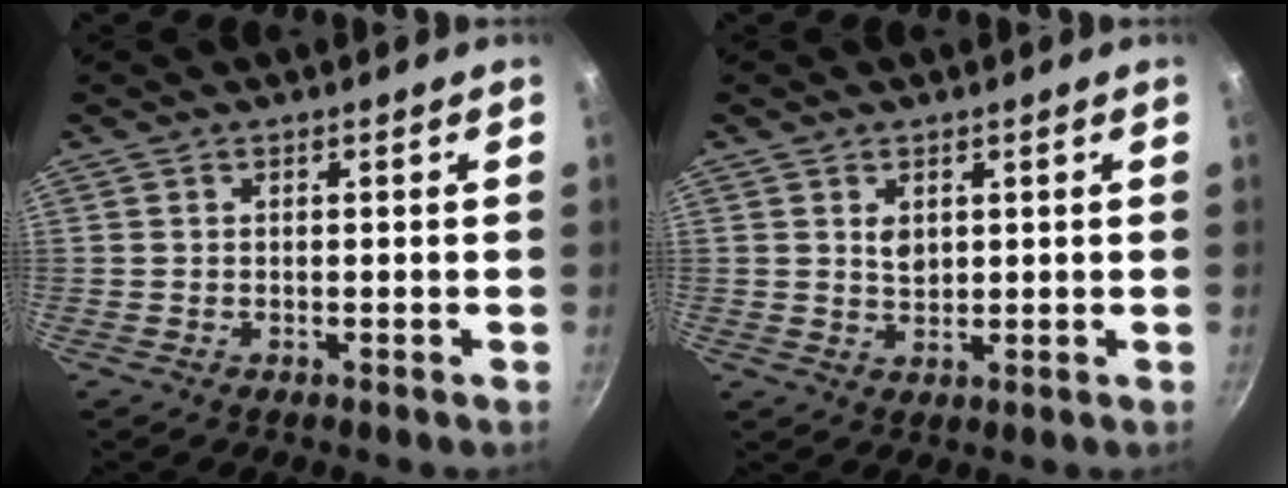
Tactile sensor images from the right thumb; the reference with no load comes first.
{"total": 2.8, "force": [1.0, 1.9, 1.8], "torque": [-0.019, -0.008, 0.022]}